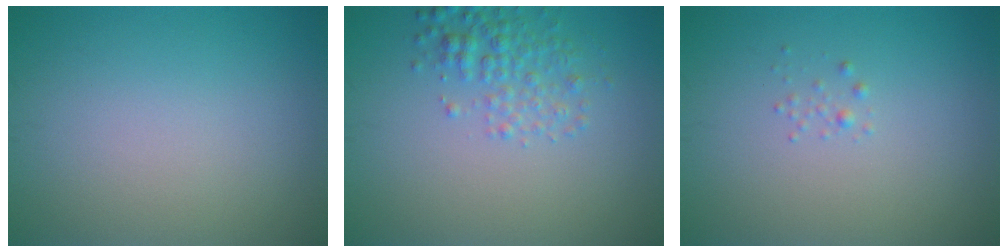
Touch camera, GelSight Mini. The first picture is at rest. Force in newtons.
{"total": 2.6, "press": 2.6, "slide": 0.1}
{"total": 0.6, "press": 0.6, "slide": 0.0}